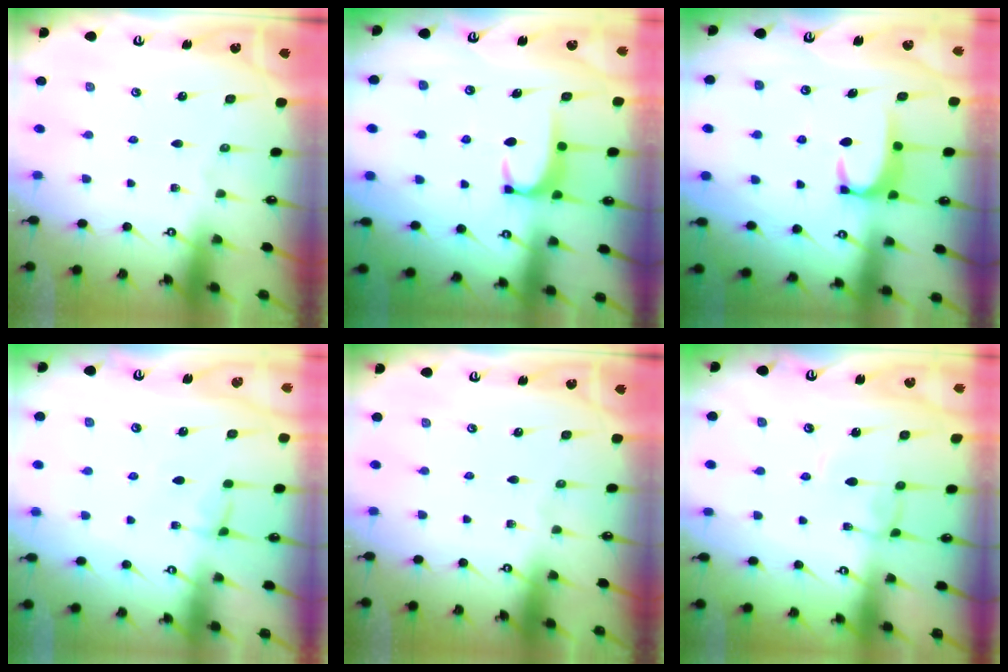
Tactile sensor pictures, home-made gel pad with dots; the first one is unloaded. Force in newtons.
{"total": 1.6, "press": 1.6, "slide": 0.5}
{"total": 2.0, "press": 1.9, "slide": 0.6}
{"total": 1.8, "press": 1.7, "slide": 0.5}
{"total": 0.0}
{"total": 1.4, "press": 1.4, "slide": 0.4}